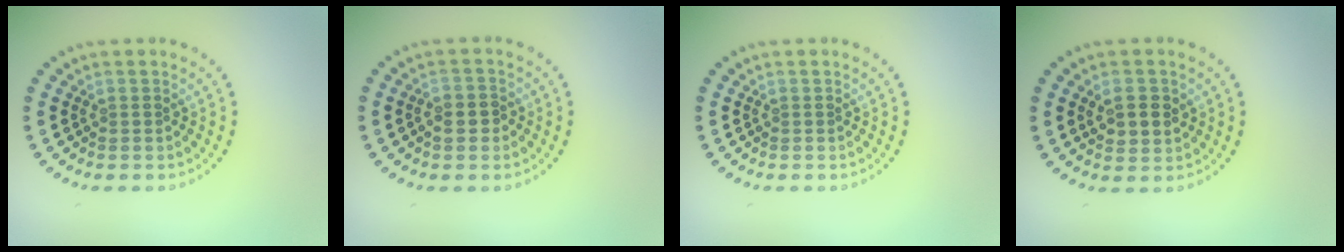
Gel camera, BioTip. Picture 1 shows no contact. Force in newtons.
{"total": 1.5, "press": 1.5, "slide": 0.4}
{"total": 0.0}
{"total": 2.7, "press": 2.6, "slide": 0.6}